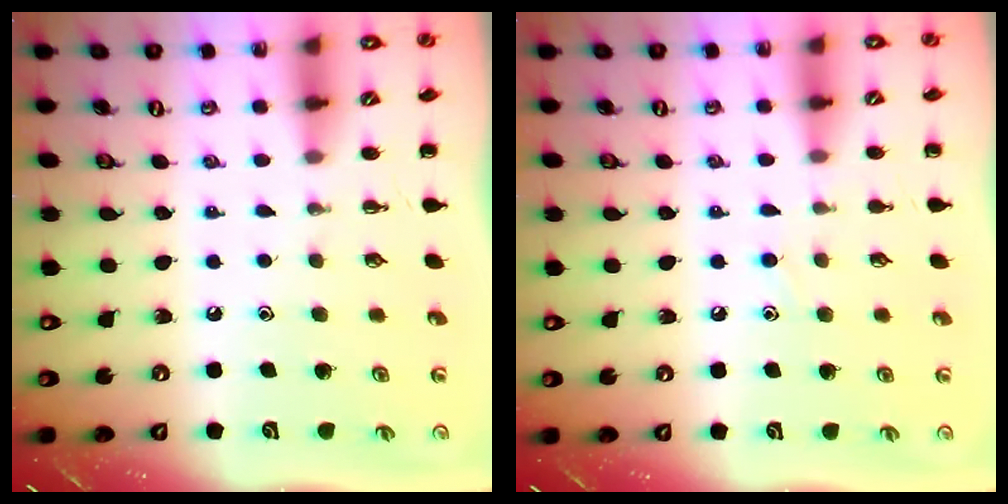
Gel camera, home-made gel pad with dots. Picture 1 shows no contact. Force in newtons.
{"total": 6.2, "press": 5.8, "slide": 2.4}